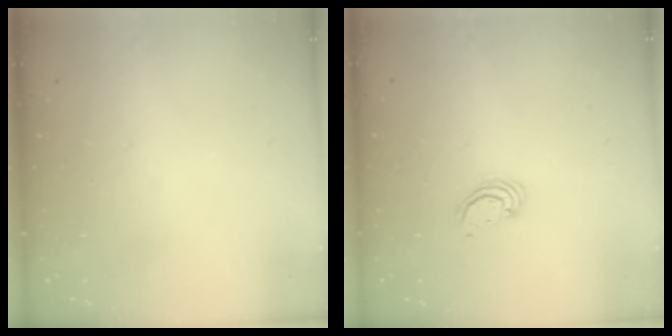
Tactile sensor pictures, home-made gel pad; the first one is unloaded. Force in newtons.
{"total": 2.3, "press": 2.3, "slide": 0.2}